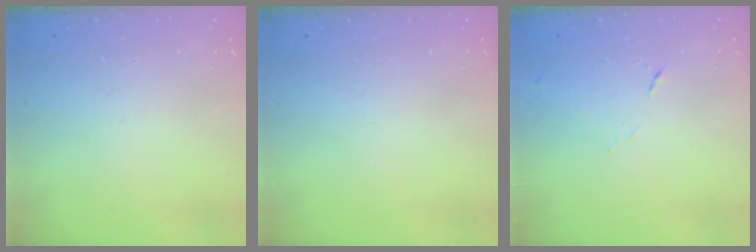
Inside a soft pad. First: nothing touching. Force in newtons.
{"total": 0.0}
{"total": 5.2, "press": 5.1, "slide": 0.8}